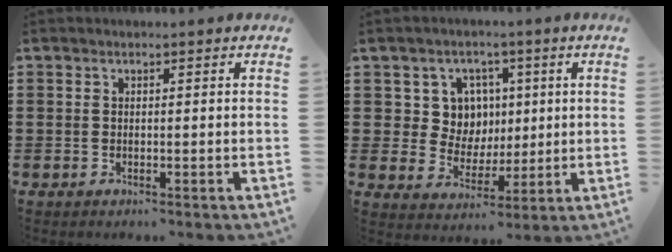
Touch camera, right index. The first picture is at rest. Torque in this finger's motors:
{"motor_torque": [0.16, 0.16, 0.14, 0.05]}